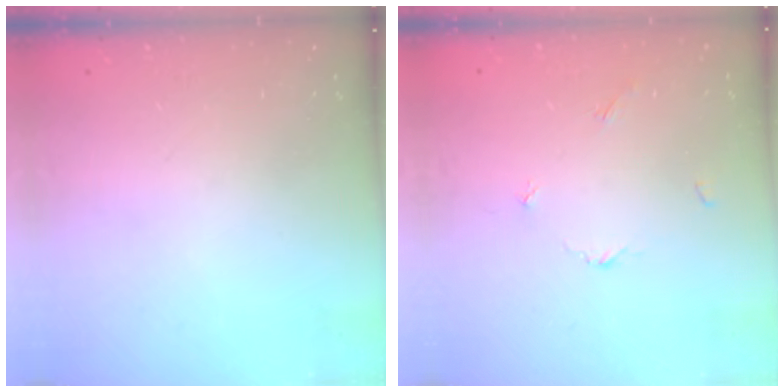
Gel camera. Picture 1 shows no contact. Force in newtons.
{"total": 3.2, "press": 3.2, "slide": 0.4}